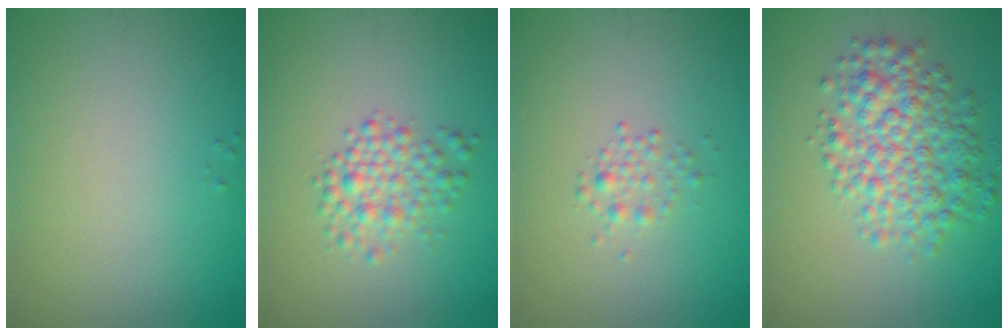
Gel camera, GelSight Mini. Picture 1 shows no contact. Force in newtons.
{"total": 2.9, "press": 2.9, "slide": 0.0}
{"total": 1.2, "press": 1.2, "slide": 0.1}
{"total": 5.7, "press": 5.7, "slide": 0.1}